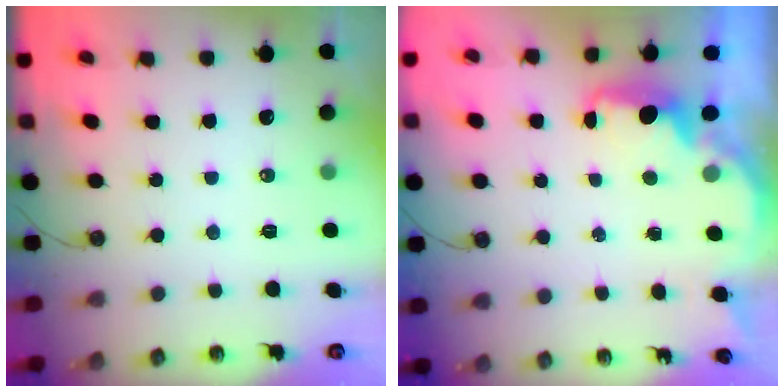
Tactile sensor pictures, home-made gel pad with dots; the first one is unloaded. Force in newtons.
{"total": 2.5, "press": 2.4, "slide": 0.8}